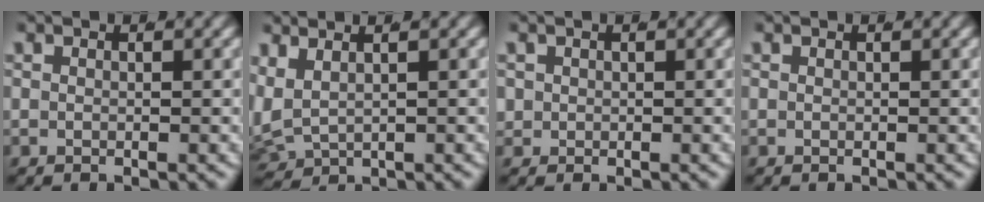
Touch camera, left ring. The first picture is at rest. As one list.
[{"total": 6.0, "force": [1.0, 5.2, 2.9], "torque": [-0.100, -0.020, 0.030]}, {"total": 1.8, "force": [0.1, 1.7, 0.4], "torque": [-0.020, -0.013, 0.009]}, {"total": 0.0}]